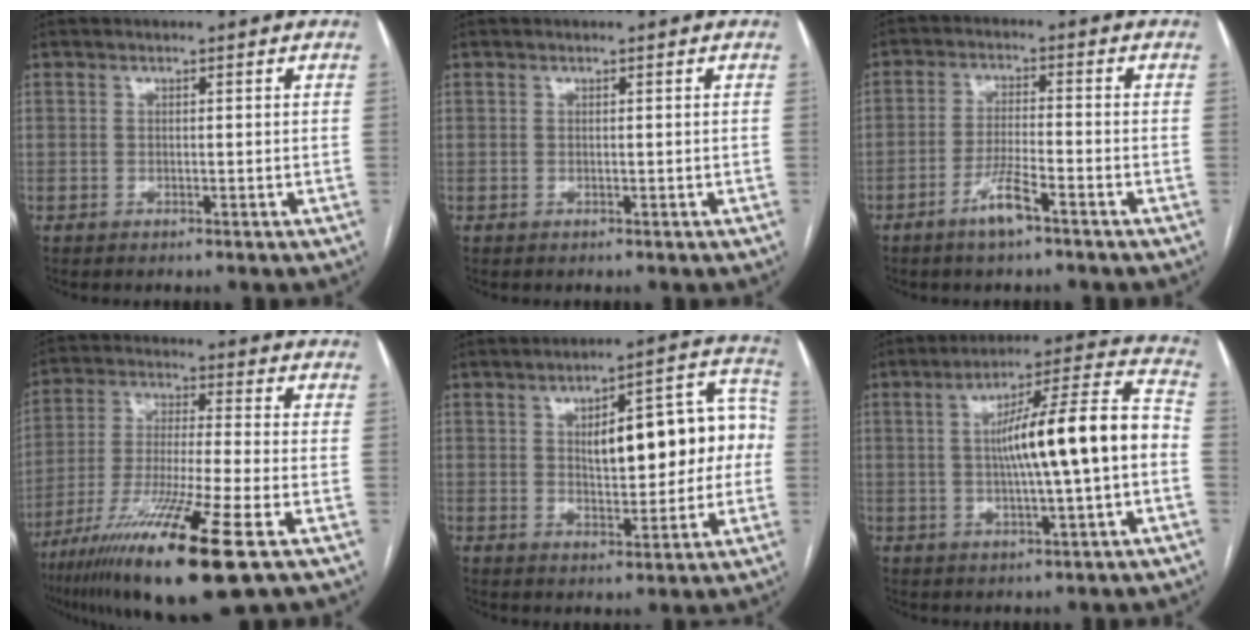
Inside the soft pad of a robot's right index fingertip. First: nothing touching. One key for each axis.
{"total": 0.0}
{"total": 5.2, "fx": -3.4, "fy": 0.3, "fz": 4.0, "tx": -0.079, "ty": -0.005, "tz": -0.064}
{"total": 18.2, "fx": -10.0, "fy": 0.2, "fz": 15.2, "tx": -0.284, "ty": -0.050, "tz": -0.179}
{"total": 14.7, "fx": 1.1, "fy": 5.1, "fz": 13.7, "tx": -0.175, "ty": 0.045, "tz": 0.024}
{"total": 15.1, "fx": -0.8, "fy": 0.9, "fz": 15.0, "tx": -0.235, "ty": 0.027, "tz": -0.015}